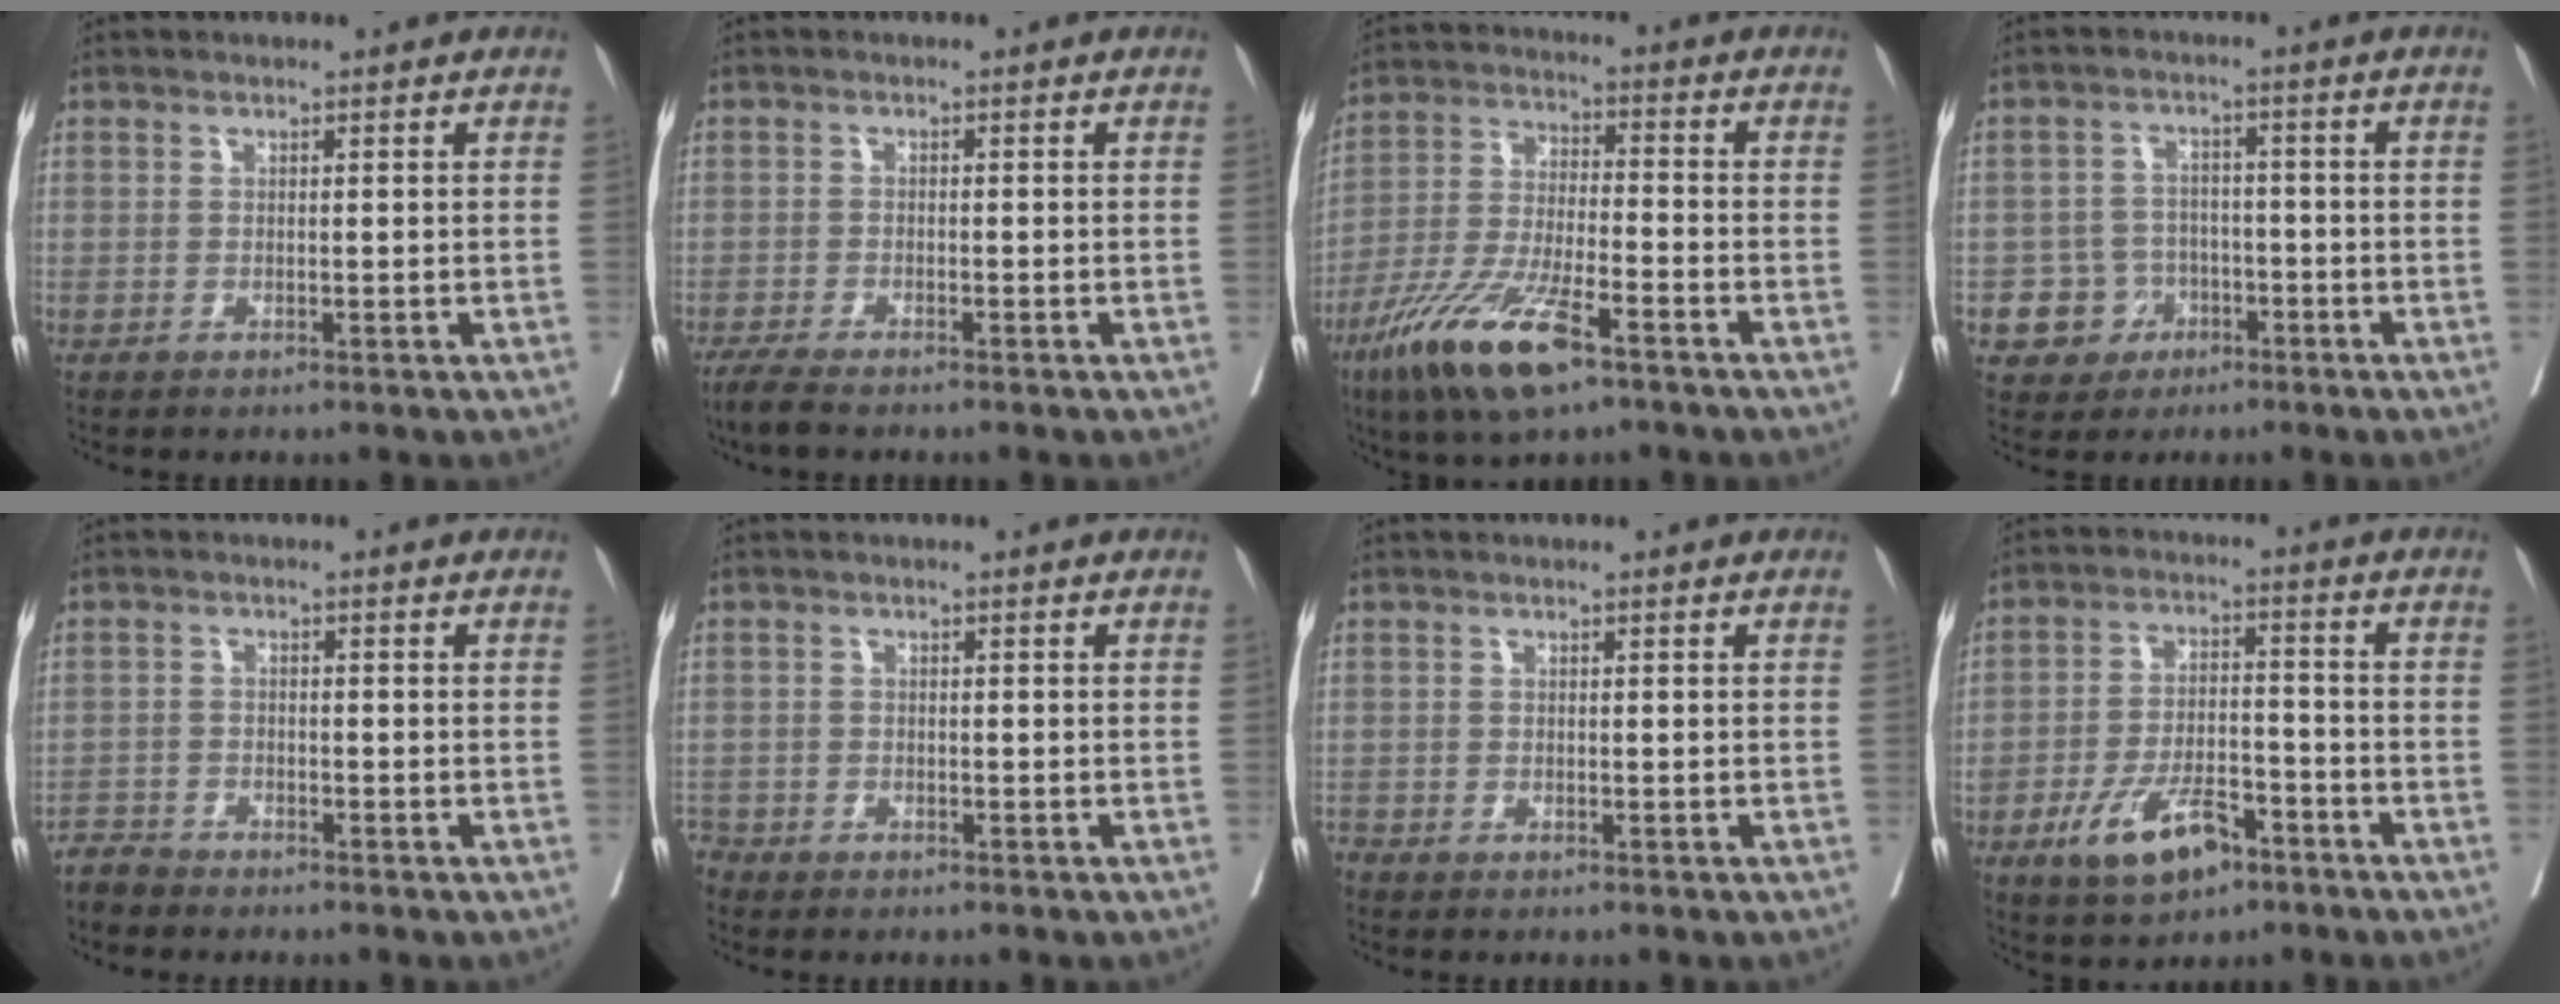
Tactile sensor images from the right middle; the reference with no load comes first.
{"total": 3.5, "force": [-2.9, 0.5, 1.8], "torque": [-0.035, -0.009, -0.050]}
{"total": 13.5, "force": [-8.2, 2.8, 10.4], "torque": [-0.211, -0.024, -0.150]}
{"total": 5.5, "force": [-2.4, 4.9, 0.7], "torque": [-0.007, 0.013, -0.035]}
{"total": 2.6, "force": [-2.5, 0.4, -0.6], "torque": [0.017, -0.007, -0.049]}
{"total": 2.7, "force": [-2.3, 1.3, -0.5], "torque": [0.002, 0.003, -0.048]}
{"total": 1.3, "force": [-1.2, 0.5, -0.1], "torque": [0.002, 0.001, -0.023]}
{"total": 9.8, "force": [-5.6, 4.3, 6.8], "torque": [-0.127, 0.002, -0.096]}